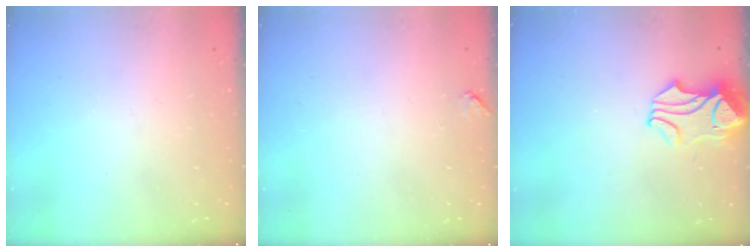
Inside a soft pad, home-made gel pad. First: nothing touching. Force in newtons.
{"total": 1.4, "press": 1.3, "slide": 0.5}
{"total": 1.4, "press": 0.9, "slide": 1.0}